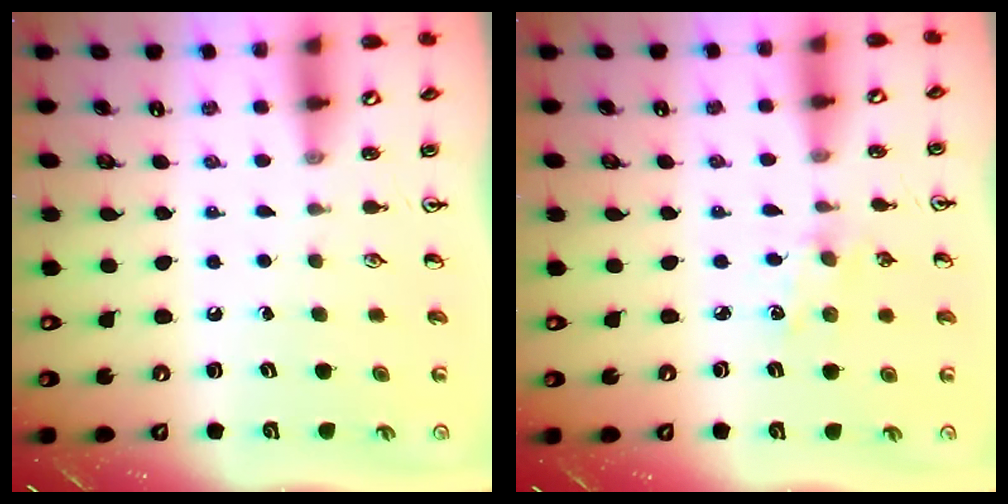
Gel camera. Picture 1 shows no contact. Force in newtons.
{"total": 2.9, "press": 2.8, "slide": 0.5}